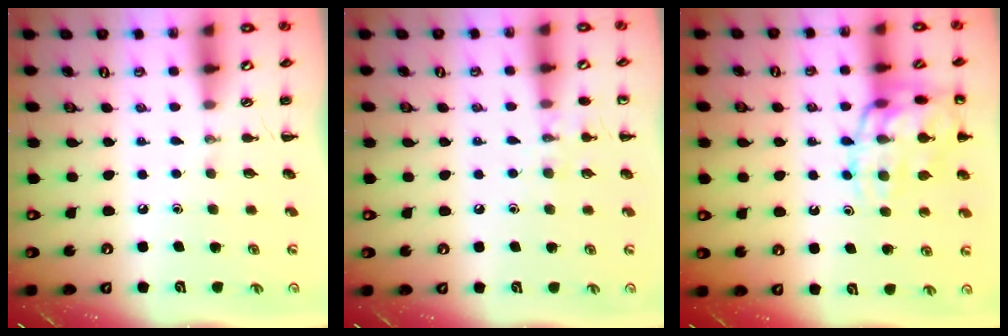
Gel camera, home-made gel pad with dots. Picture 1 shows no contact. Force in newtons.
{"total": 6.9, "press": 6.7, "slide": 1.7}
{"total": 17.7, "press": 17.6, "slide": 1.9}